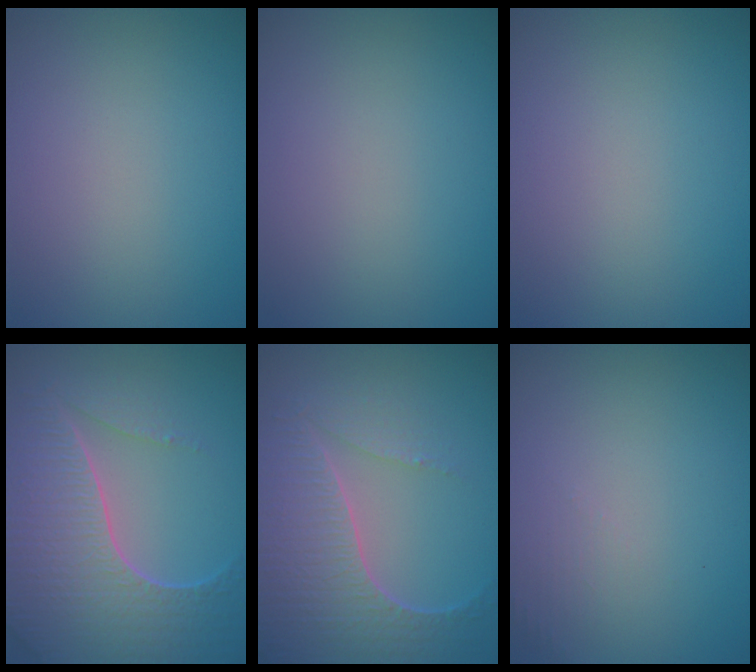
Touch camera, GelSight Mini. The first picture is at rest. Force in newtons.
{"total": 0.0}
{"total": 0.0}
{"total": 7.1, "press": 5.2, "slide": 4.9}
{"total": 5.9, "press": 4.8, "slide": 3.4}
{"total": 1.1, "press": 1.1, "slide": 0.3}